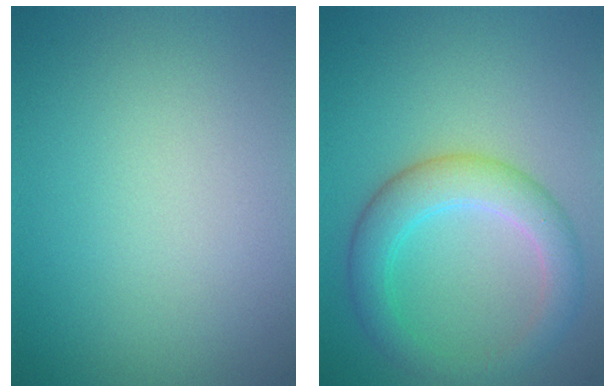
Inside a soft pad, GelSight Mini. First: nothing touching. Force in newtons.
{"total": 4.5, "press": 4.5, "slide": 0.1}